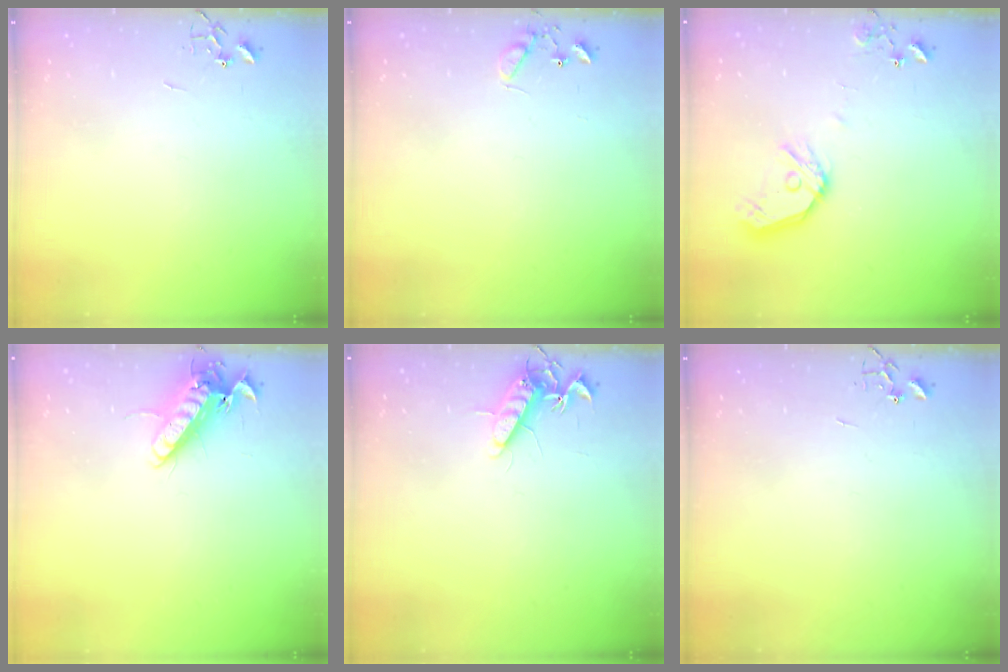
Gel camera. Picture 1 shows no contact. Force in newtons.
{"total": 6.1, "press": 6.1, "slide": 0.5}
{"total": 12.8, "press": 12.7, "slide": 1.8}
{"total": 12.8, "press": 12.7, "slide": 1.8}
{"total": 11.1, "press": 11.1, "slide": 0.3}
{"total": 0.0}